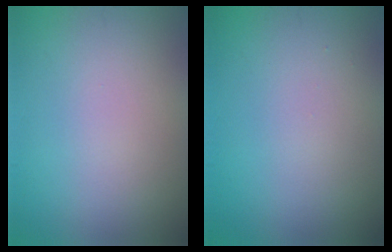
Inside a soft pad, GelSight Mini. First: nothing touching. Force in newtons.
{"total": 0.0}